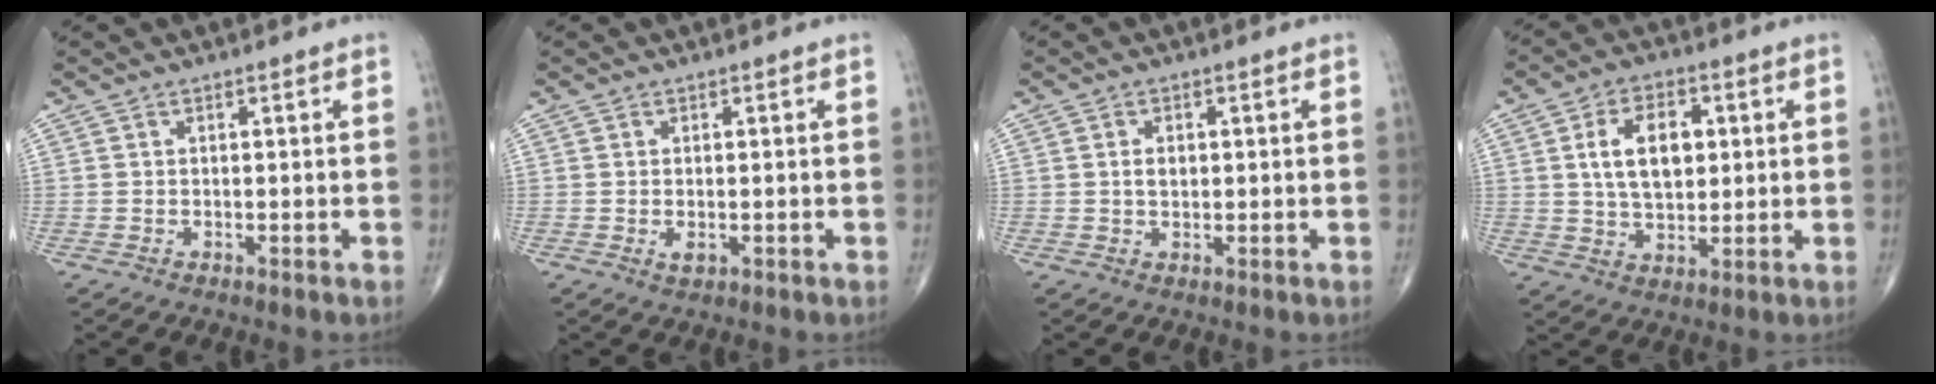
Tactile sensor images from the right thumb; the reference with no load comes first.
{"total": 1.7, "force": [-0.3, 0.8, 1.4], "torque": [-0.026, -0.005, -0.003]}
{"total": 2.6, "force": [0.4, 1.7, 1.9], "torque": [-0.028, 0.000, 0.009]}
{"total": 10.8, "force": [2.1, 6.6, 8.2], "torque": [-0.122, -0.001, 0.040]}